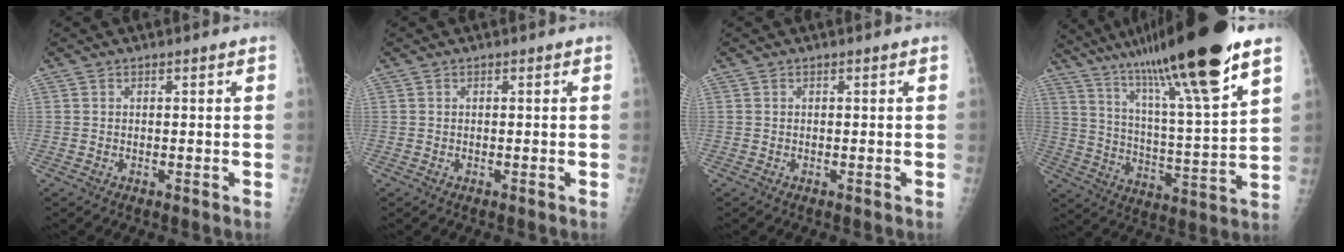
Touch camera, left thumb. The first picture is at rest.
{"total": 0.0}
{"total": 0.0}
{"total": 24.0, "force": [16.2, 1.7, 17.7], "torque": [-0.286, -0.050, 0.276]}